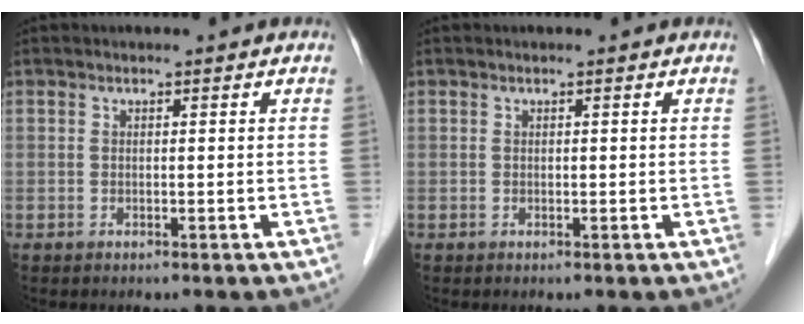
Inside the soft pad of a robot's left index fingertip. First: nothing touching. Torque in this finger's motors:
{"motor_torque": [-0.48, 0.27, -0.07, -0.01]}